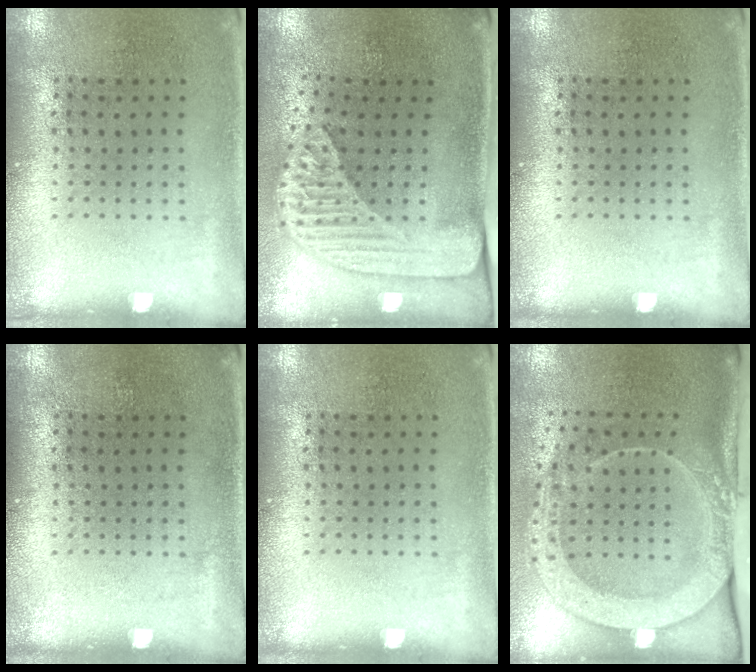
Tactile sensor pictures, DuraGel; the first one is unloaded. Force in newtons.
{"total": 2.4, "press": 1.8, "slide": 1.7}
{"total": 0.0}
{"total": 0.0}
{"total": 0.0}
{"total": 2.8, "press": 2.0, "slide": 1.9}